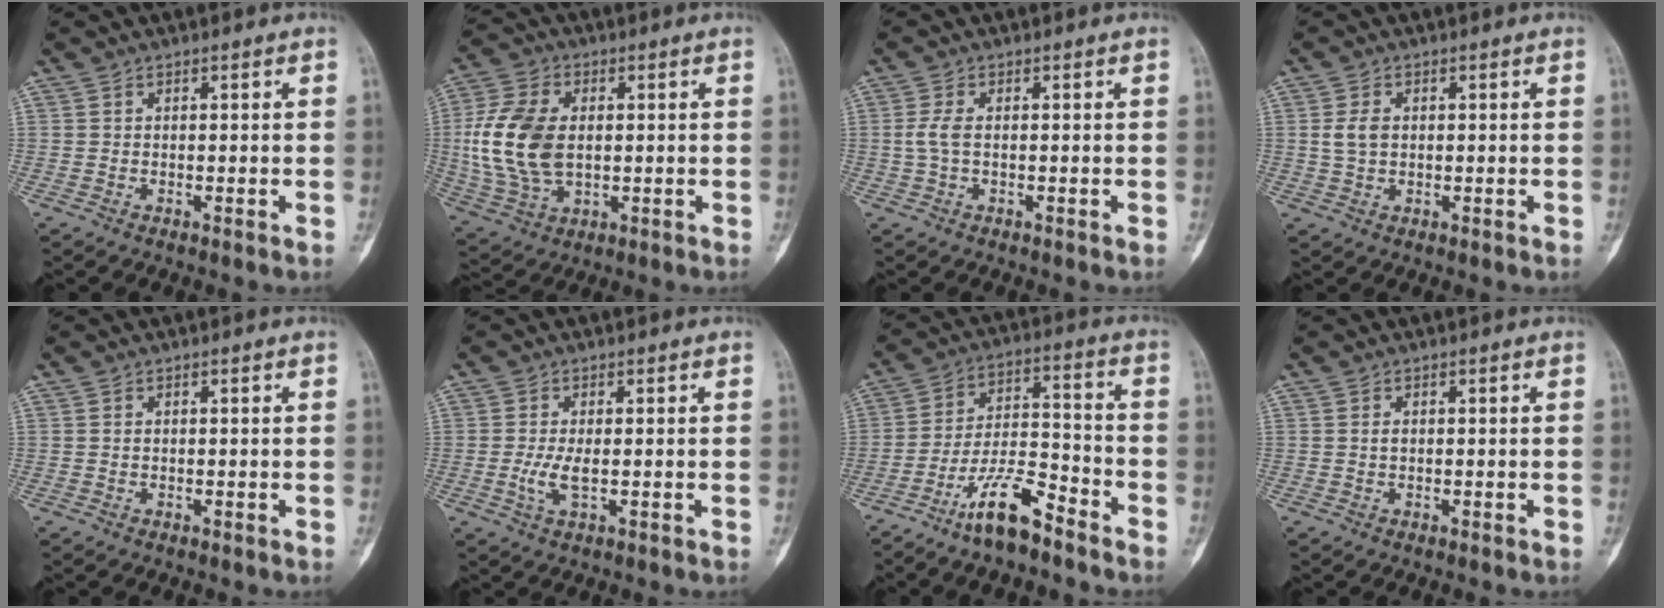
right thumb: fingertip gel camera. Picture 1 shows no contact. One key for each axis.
{"total": 15.0, "fx": 0.5, "fy": 9.5, "fz": 11.6, "tx": -0.241, "ty": 0.003, "tz": 0.013}
{"total": 2.7, "fx": 0.0, "fy": 1.2, "fz": 2.4, "tx": -0.065, "ty": -0.001, "tz": -0.002}
{"total": 3.4, "fx": 0.4, "fy": 2.3, "fz": 2.5, "tx": -0.049, "ty": 0.003, "tz": 0.011}
{"total": 0.0}
{"total": 3.7, "fx": -0.5, "fy": 1.2, "fz": 3.4, "tx": -0.082, "ty": -0.008, "tz": -0.009}
{"total": 11.1, "fx": -8.1, "fy": 2.8, "fz": 7.1, "tx": -0.131, "ty": 0.064, "tz": -0.153}
{"total": 0.7, "fx": 0.0, "fy": 0.4, "fz": 0.6, "tx": -0.006, "ty": 0.002, "tz": -0.002}